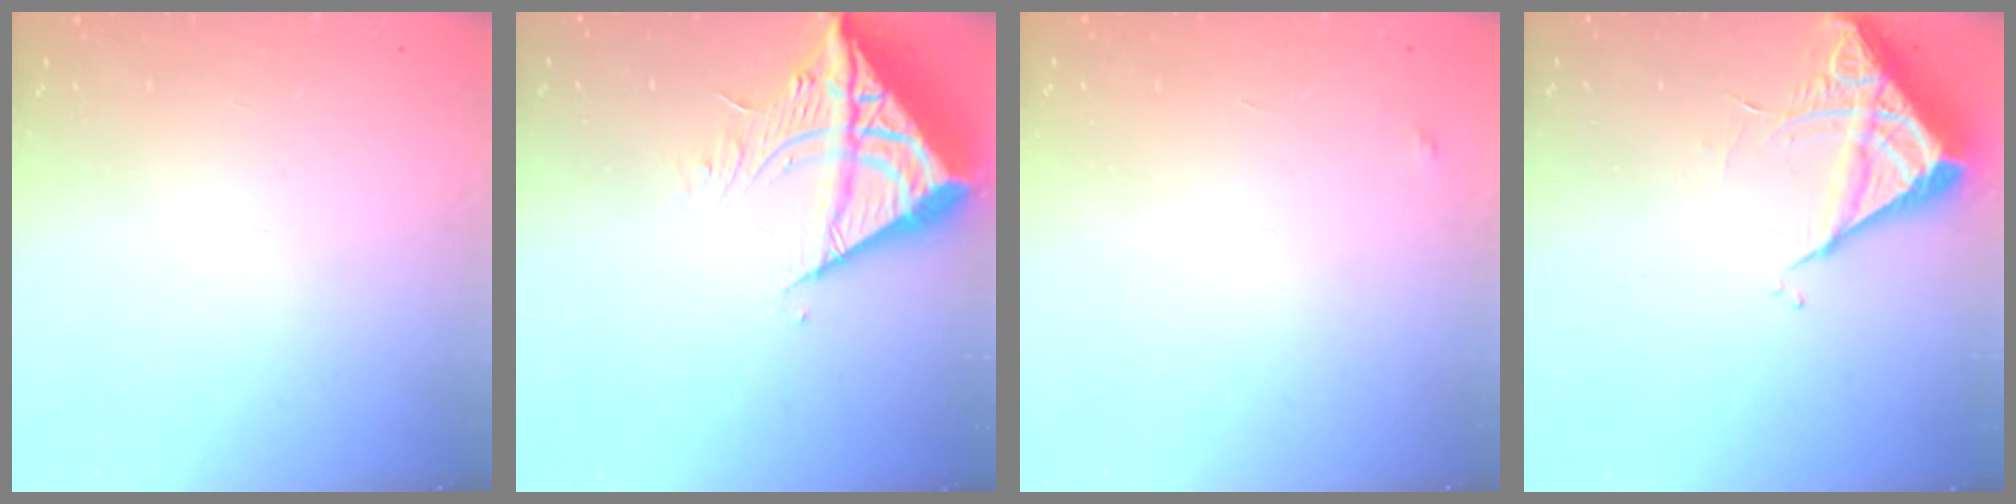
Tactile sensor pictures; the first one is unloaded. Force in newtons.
{"total": 11.2, "press": 11.1, "slide": 1.4}
{"total": 4.0, "press": 4.0, "slide": 0.2}
{"total": 5.8, "press": 5.8, "slide": 0.2}